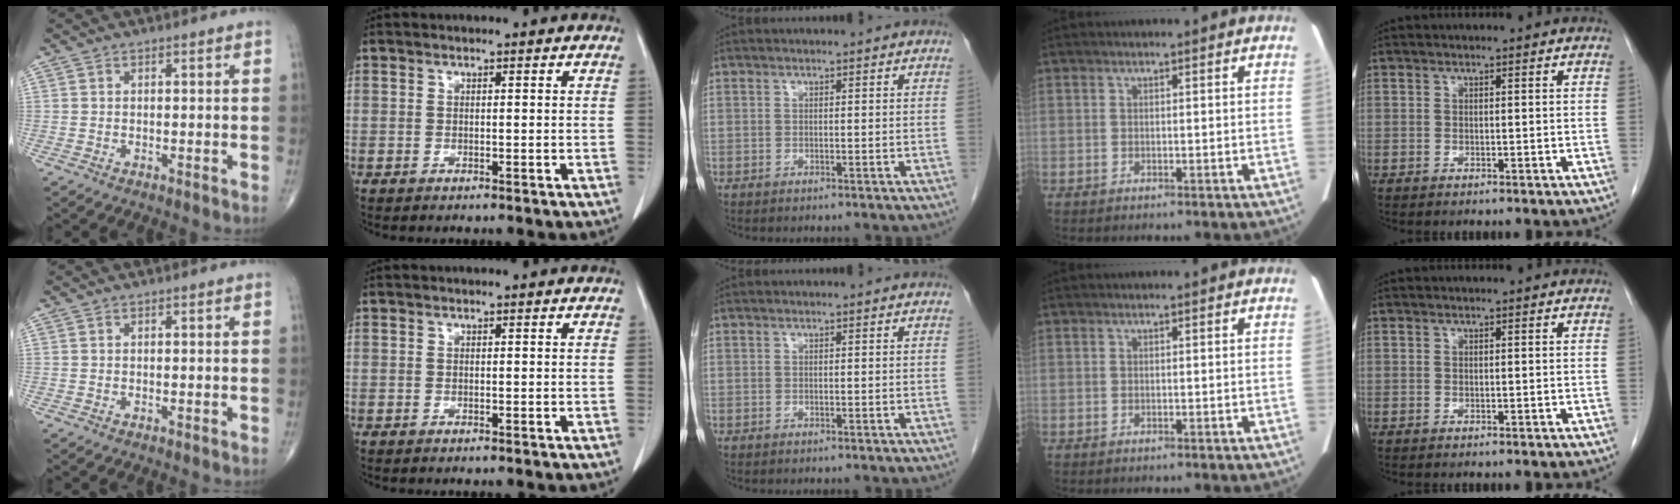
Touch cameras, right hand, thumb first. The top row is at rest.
{}